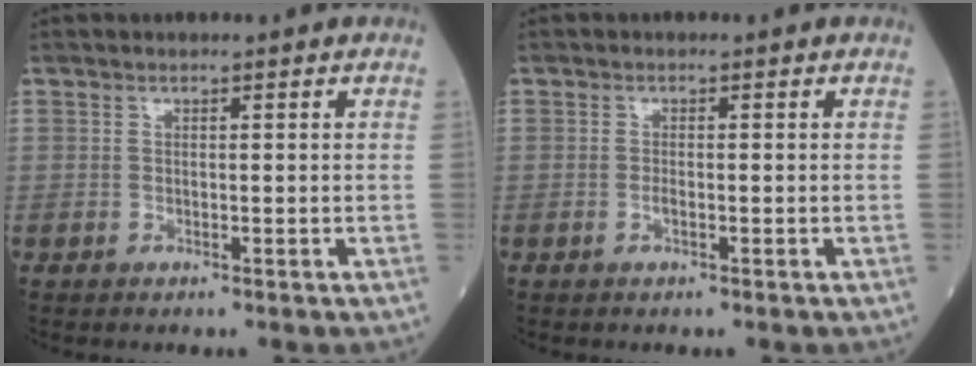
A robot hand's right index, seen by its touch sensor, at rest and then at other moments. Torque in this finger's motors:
{"motor_torque": [0.06, 0.00, 0.17, 0.04]}